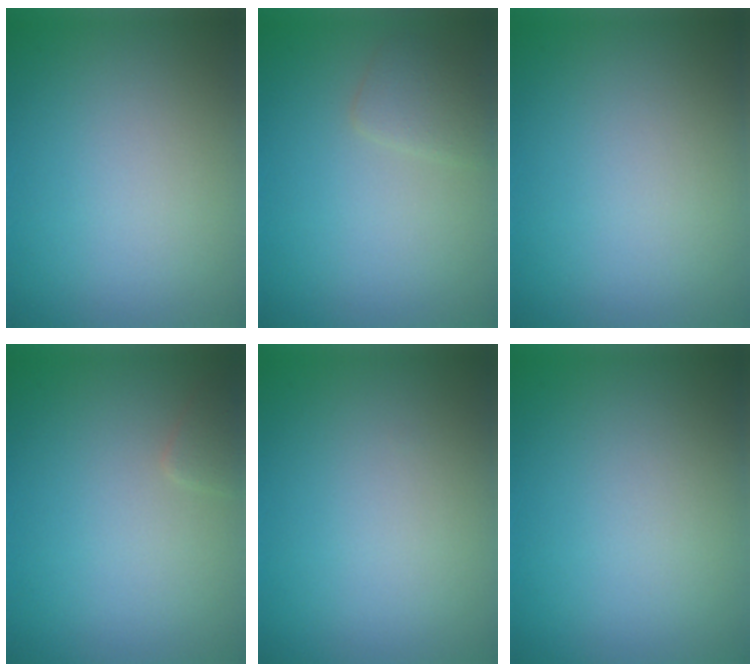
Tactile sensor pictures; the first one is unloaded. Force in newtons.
{"total": 1.7, "press": 1.7, "slide": 0.1}
{"total": 0.0}
{"total": 0.9, "press": 0.9, "slide": 0.1}
{"total": 0.0}
{"total": 0.0}